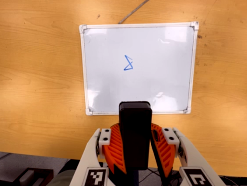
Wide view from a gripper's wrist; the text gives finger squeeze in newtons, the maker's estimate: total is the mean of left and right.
{"total": 10.9, "left": 9.7, "right": 12.1}